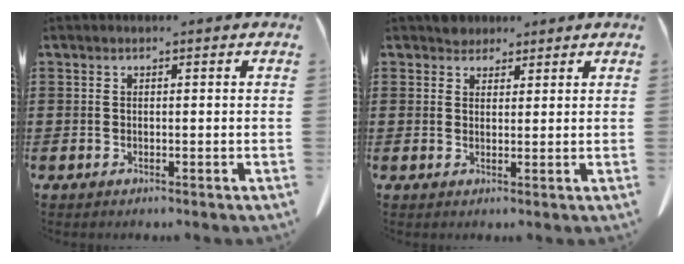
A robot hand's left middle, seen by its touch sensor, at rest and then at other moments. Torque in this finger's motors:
{"motor_torque": [0.01, 0.00, 0.00, 0.00]}